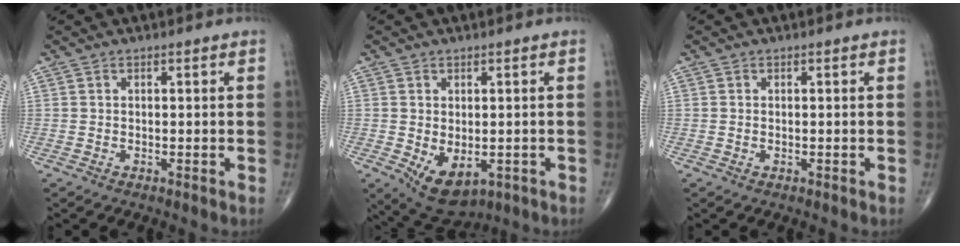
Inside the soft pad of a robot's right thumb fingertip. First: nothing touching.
{"total": 7.9, "force": [-2.1, 4.8, 5.9], "torque": [-0.075, -0.004, -0.013]}
{"total": 0.0}